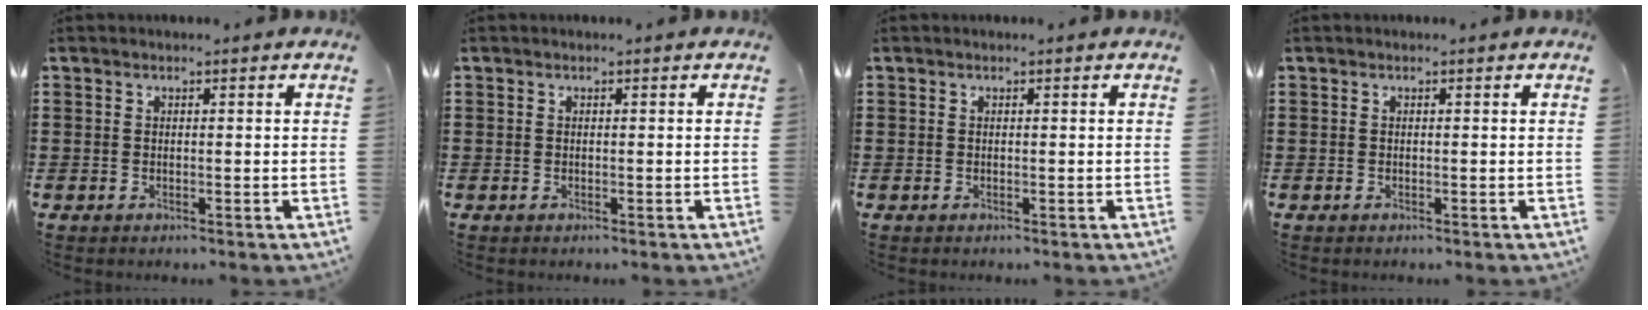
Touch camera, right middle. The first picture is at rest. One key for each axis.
{"total": 0.0}
{"total": 0.0}
{"total": 0.0}